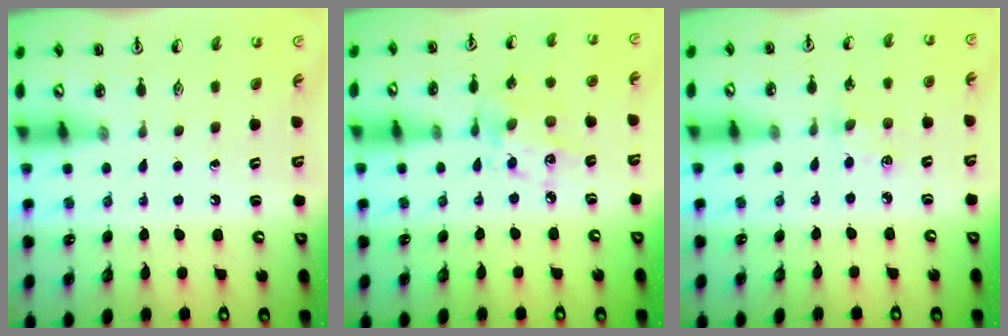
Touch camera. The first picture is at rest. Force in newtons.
{"total": 8.5, "press": 8.5, "slide": 0.5}
{"total": 4.1, "press": 4.0, "slide": 0.5}